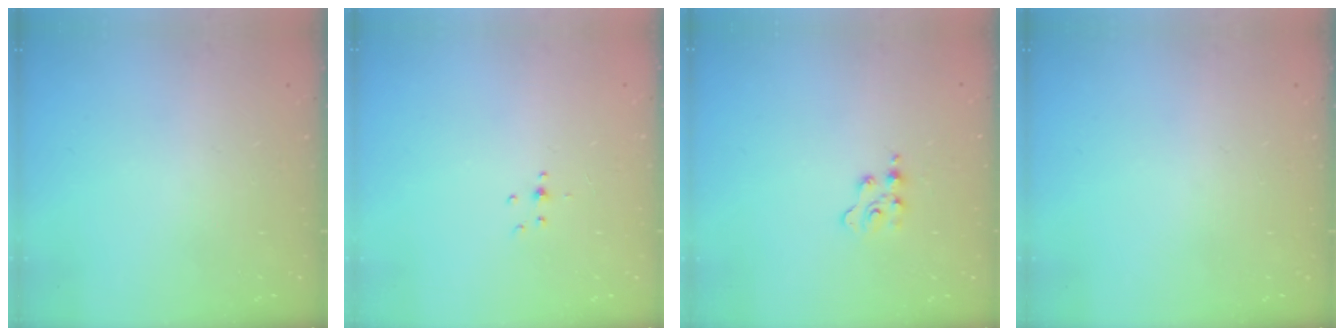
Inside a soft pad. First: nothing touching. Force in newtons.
{"total": 3.0, "press": 2.8, "slide": 1.1}
{"total": 3.0, "press": 3.0, "slide": 0.5}
{"total": 0.0}